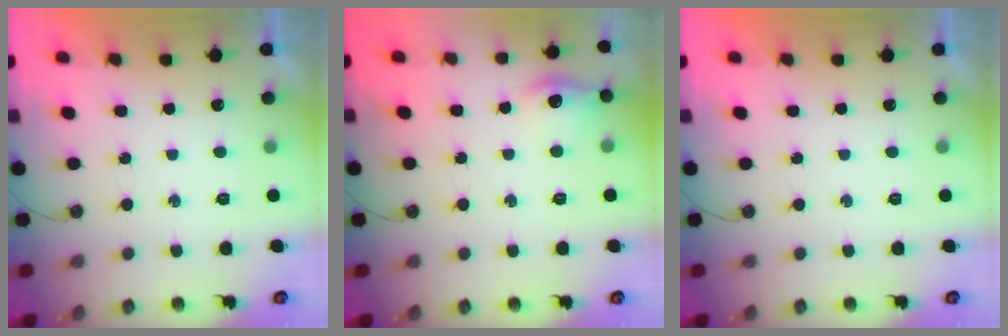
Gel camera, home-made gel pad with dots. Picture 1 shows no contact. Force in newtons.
{"total": 9.8, "press": 9.7, "slide": 1.0}
{"total": 0.0}